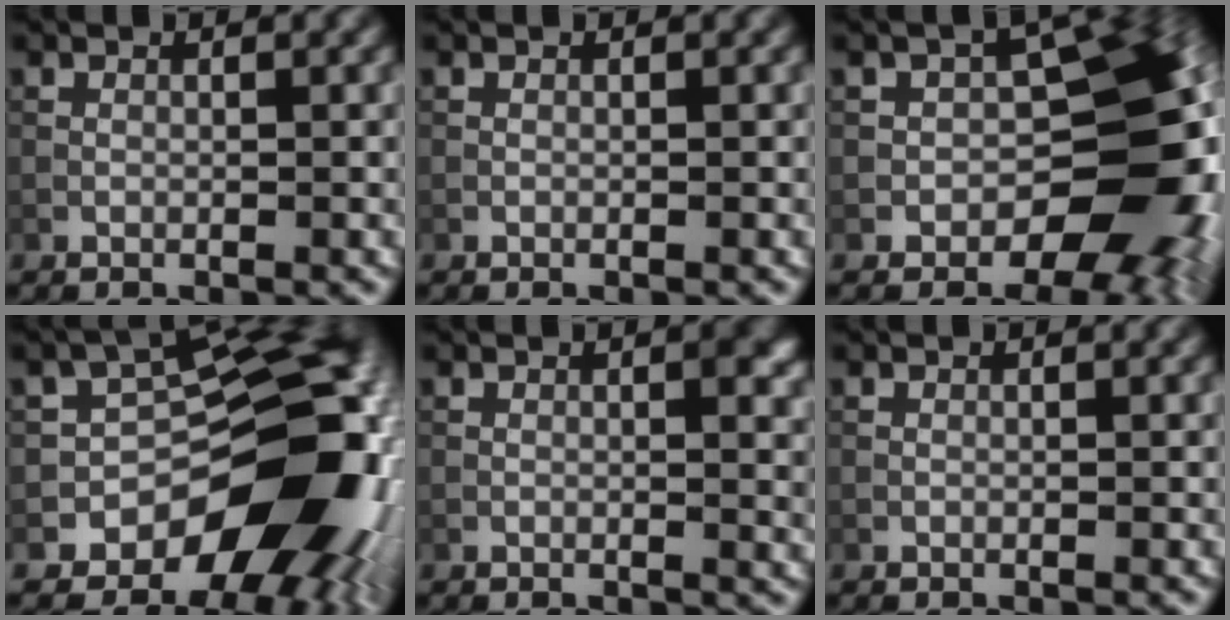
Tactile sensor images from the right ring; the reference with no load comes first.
{"total": 0.0}
{"total": 11.6, "force": [-4.2, 8.6, 6.6], "torque": [-0.009, 0.024, -0.082]}
{"total": 11.3, "force": [-4.9, 7.5, 6.9], "torque": [-0.074, 0.003, -0.080]}
{"total": 2.2, "force": [-0.1, 1.1, 1.9], "torque": [-0.023, -0.008, 0.001]}
{"total": 0.0}